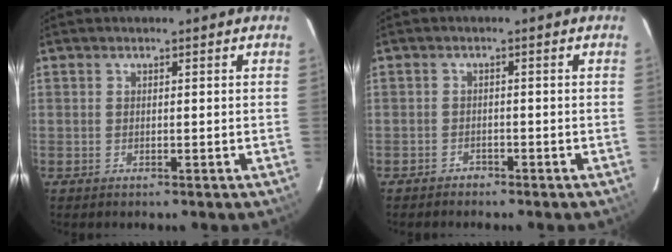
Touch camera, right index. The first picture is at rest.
{"total": 2.0, "force": [-1.8, 0.7, -0.5], "torque": [0.000, 0.003, -0.033]}